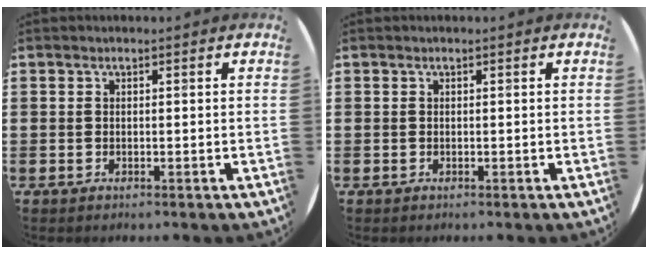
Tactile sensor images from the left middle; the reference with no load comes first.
{"total": 0.0}